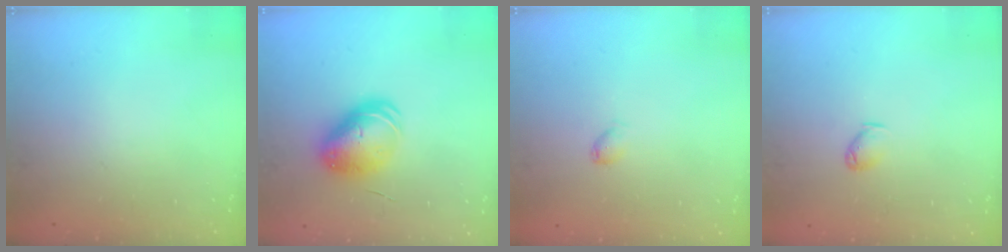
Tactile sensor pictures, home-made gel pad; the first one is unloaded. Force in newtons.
{"total": 10.8, "press": 10.5, "slide": 2.2}
{"total": 2.9, "press": 2.9, "slide": 0.4}
{"total": 3.5, "press": 3.5, "slide": 0.6}